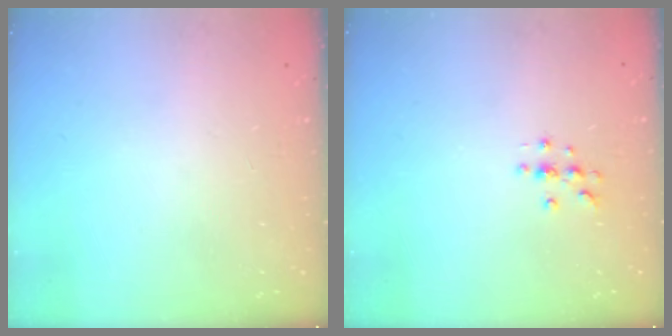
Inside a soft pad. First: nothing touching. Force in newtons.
{"total": 3.7, "press": 3.7, "slide": 0.4}